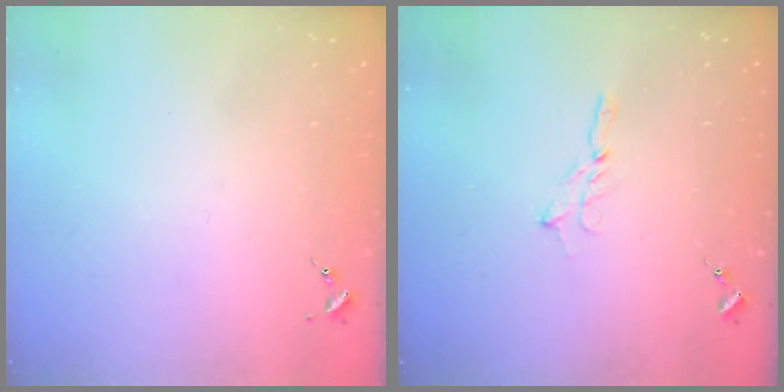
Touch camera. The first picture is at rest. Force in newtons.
{"total": 2.0, "press": 2.0, "slide": 0.2}